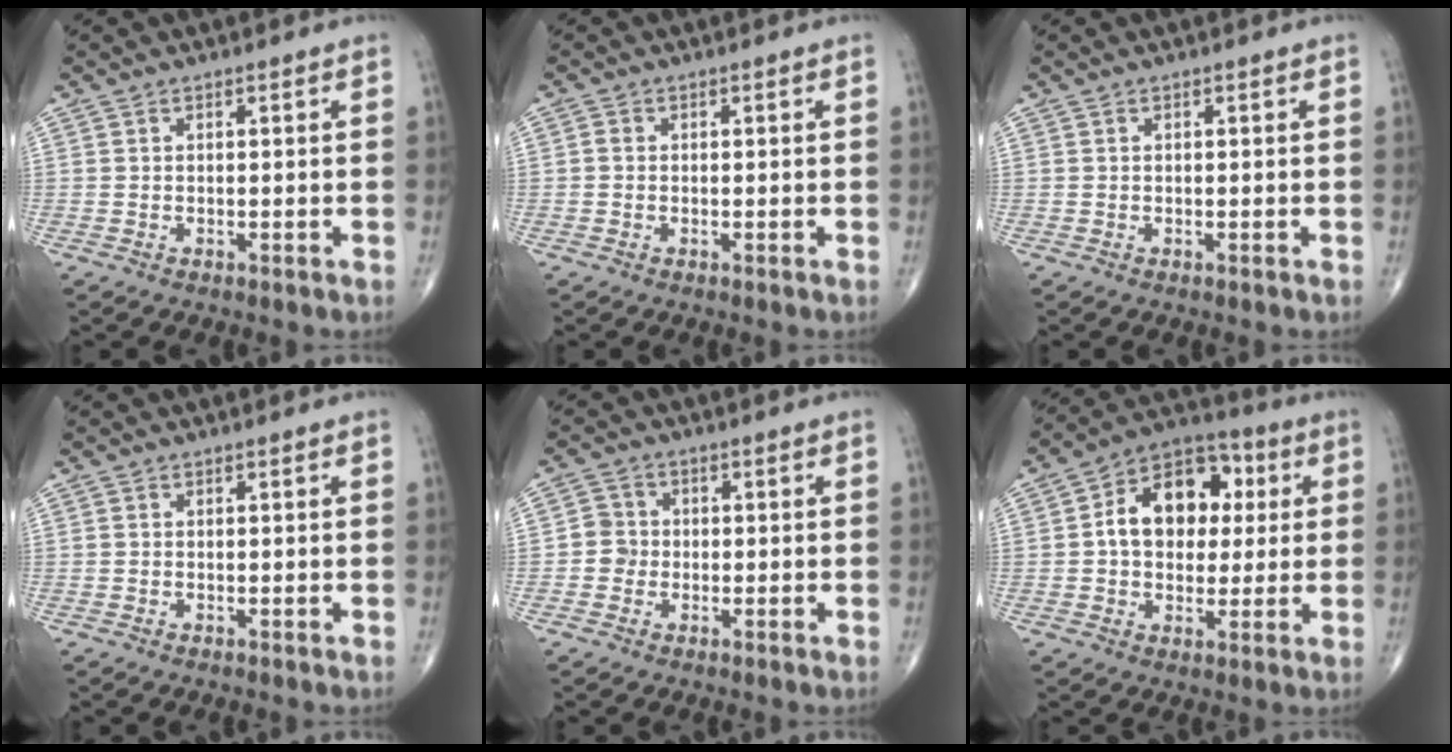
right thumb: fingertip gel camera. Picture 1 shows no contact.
{"total": 0.9, "force": [-0.1, 0.8, 0.5], "torque": [-0.006, 0.001, -0.003]}
{"total": 0.0}
{"total": 0.0}
{"total": 3.4, "force": [-0.6, 3.2, 0.8], "torque": [0.007, 0.009, -0.020]}
{"total": 14.7, "force": [2.7, 10.2, 10.2], "torque": [-0.122, 0.015, 0.035]}